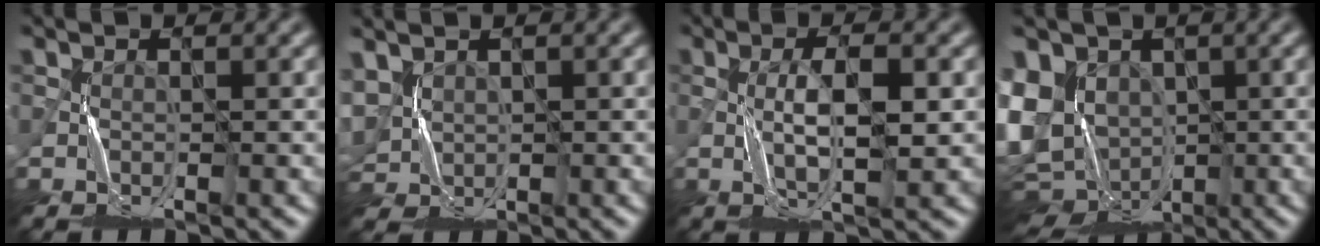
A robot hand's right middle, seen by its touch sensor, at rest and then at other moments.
{"total": 3.1, "force": [1.1, 2.3, 1.7], "torque": [-0.055, 0.004, 0.027]}
{"total": 4.4, "force": [-0.1, 0.9, 4.3], "torque": [-0.092, 0.003, 0.000]}
{"total": 11.0, "force": [-2.2, 8.5, 6.5], "torque": [-0.130, -0.007, -0.021]}